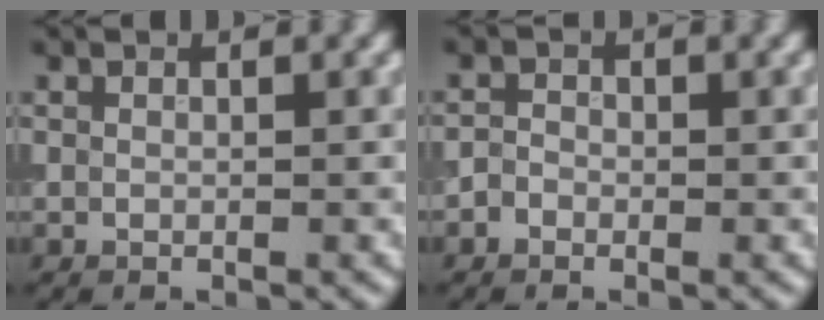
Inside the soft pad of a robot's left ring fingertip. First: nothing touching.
{"total": 1.1, "force": [-0.6, 0.9, 0.4], "torque": [0.000, 0.005, -0.019]}